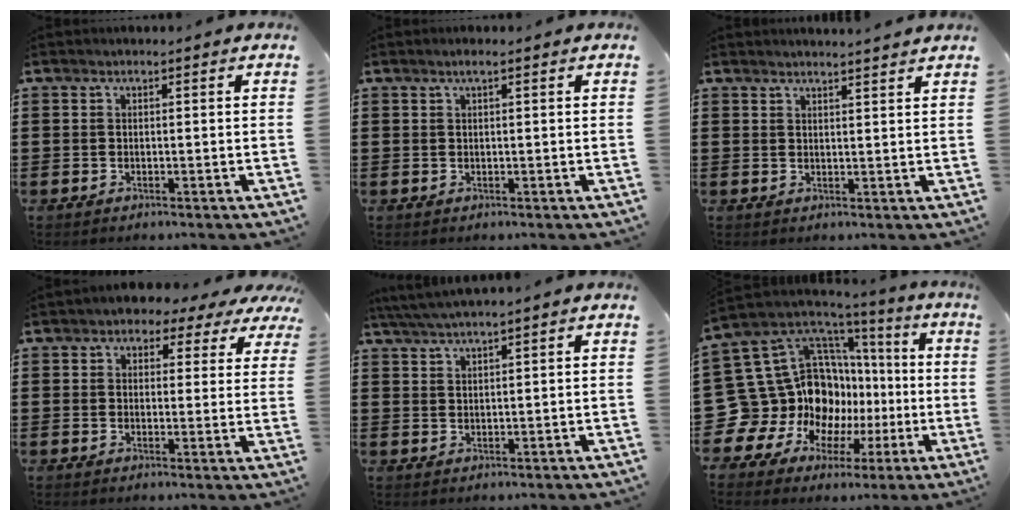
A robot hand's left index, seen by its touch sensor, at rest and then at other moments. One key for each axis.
{"total": 1.0, "fx": 0.5, "fy": 0.1, "fz": 0.8, "tx": -0.015, "ty": 0.000, "tz": 0.008}
{"total": 2.2, "fx": 2.2, "fy": -0.4, "fz": 0.3, "tx": -0.009, "ty": -0.004, "tz": 0.042}
{"total": 3.2, "fx": 2.3, "fy": 2.0, "fz": 1.0, "tx": -0.027, "ty": -0.003, "tz": 0.036}
{"total": 2.6, "fx": 2.2, "fy": -0.4, "fz": 1.3, "tx": -0.029, "ty": 0.001, "tz": 0.043}
{"total": 16.8, "fx": -1.1, "fy": 14.8, "fz": 7.9, "tx": -0.228, "ty": -0.043, "tz": 0.030}